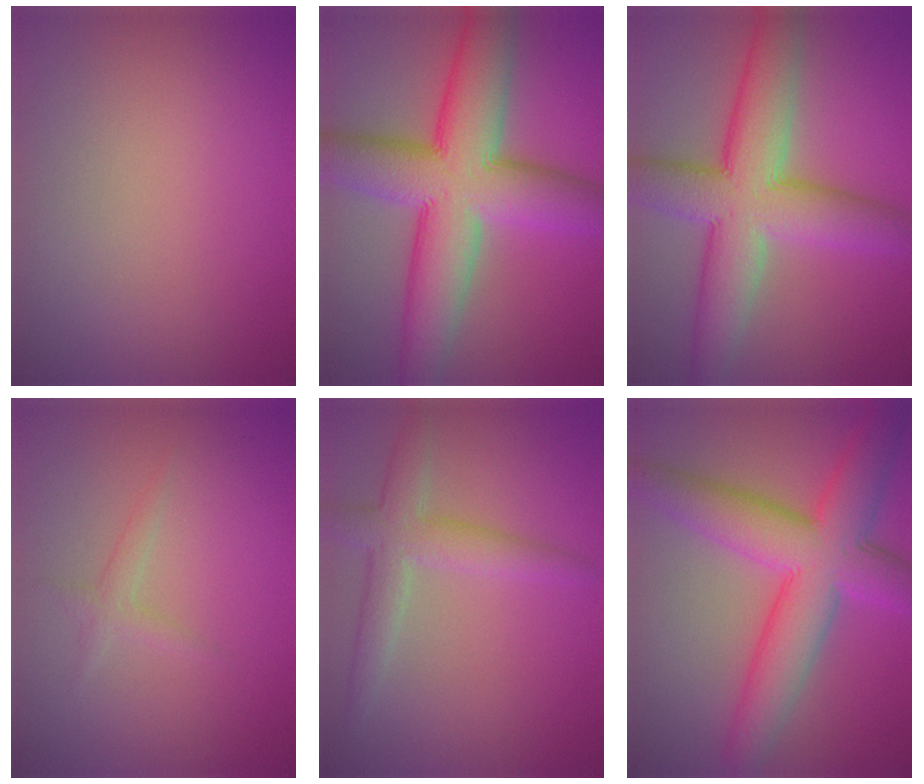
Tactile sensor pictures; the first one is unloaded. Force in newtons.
{"total": 12.0, "press": 12.0, "slide": 0.5}
{"total": 9.6, "press": 9.6, "slide": 0.4}
{"total": 1.2, "press": 1.2, "slide": 0.1}
{"total": 3.8, "press": 3.8, "slide": 0.2}
{"total": 9.3, "press": 9.3, "slide": 0.4}